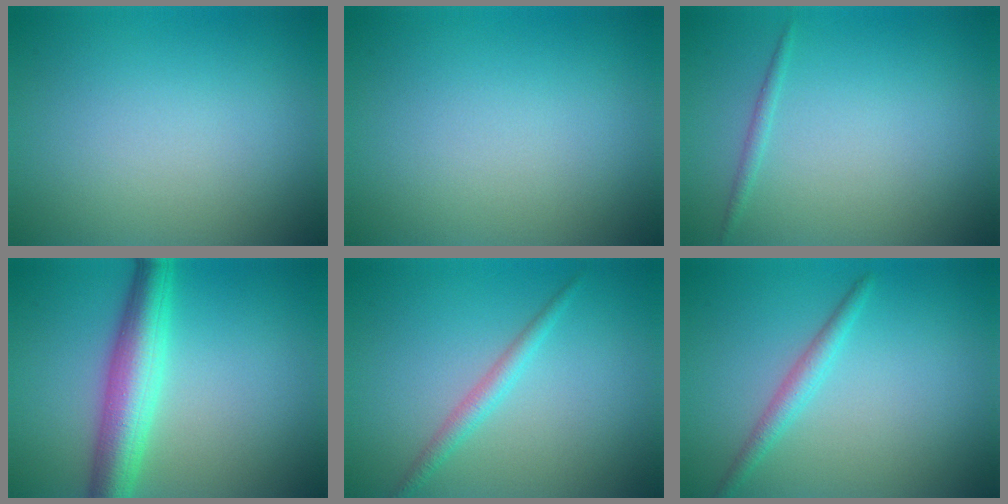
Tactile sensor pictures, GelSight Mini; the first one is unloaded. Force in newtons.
{"total": 0.0}
{"total": 0.8, "press": 0.8, "slide": 0.1}
{"total": 5.8, "press": 5.8, "slide": 0.1}
{"total": 1.8, "press": 1.8, "slide": 0.1}
{"total": 1.8, "press": 1.8, "slide": 0.1}